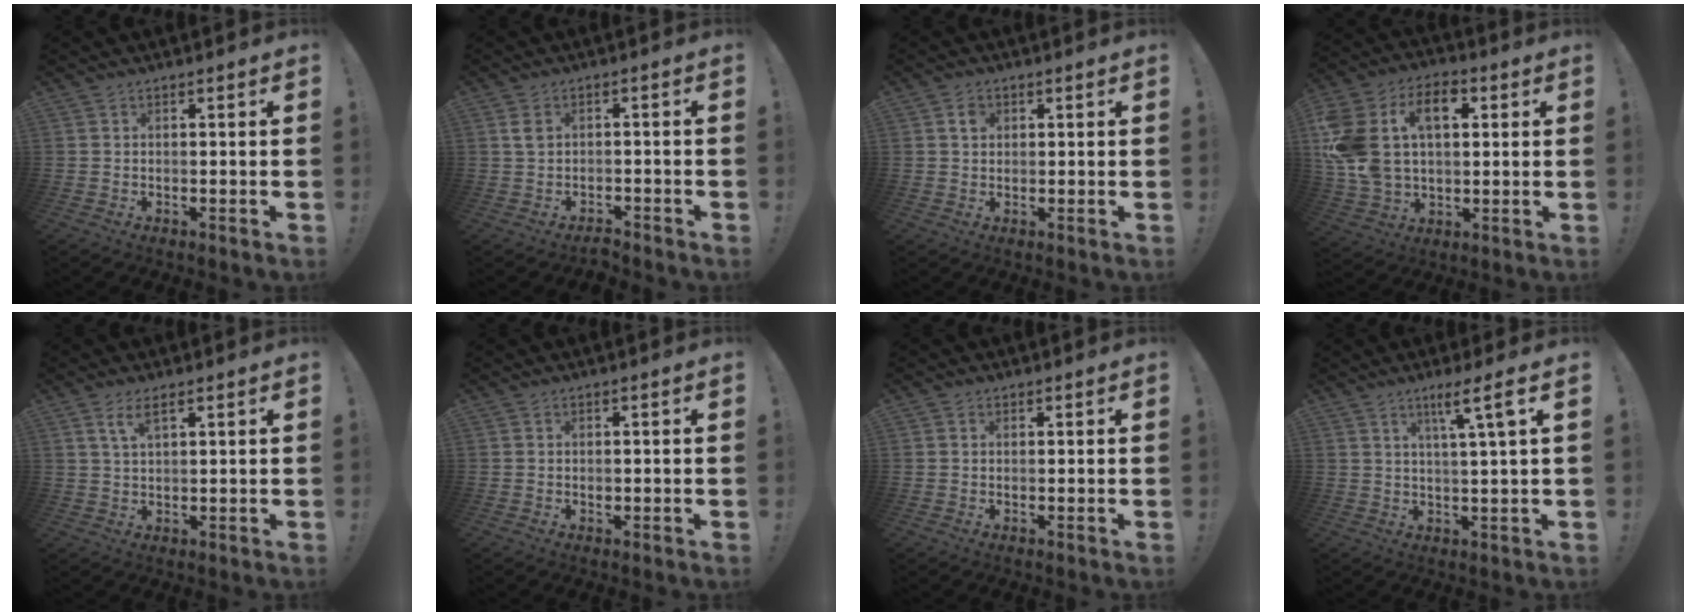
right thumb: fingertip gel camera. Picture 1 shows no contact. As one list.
[{"total": 2.7, "force": [-1.0, 1.8, 1.9], "torque": [-0.033, 0.007, -0.017]}, {"total": 2.7, "force": [1.0, 2.1, 1.2], "torque": [-0.006, -0.003, 0.014]}, {"total": 19.4, "force": [5.5, 13.1, 13.2], "torque": [-0.267, -0.008, 0.095]}, {"total": 4.6, "force": [2.6, 1.7, 3.5], "torque": [-0.067, -0.003, 0.046]}, {"total": 0.8, "force": [-0.1, 0.7, 0.4], "torque": [-0.008, 0.003, -0.001]}, {"total": 0.8, "force": [0.4, 0.7, 0.0], "torque": [0.005, -0.001, 0.007]}, {"total": 7.5, "force": [3.4, -0.4, 6.7], "torque": [-0.102, -0.010, 0.045]}]